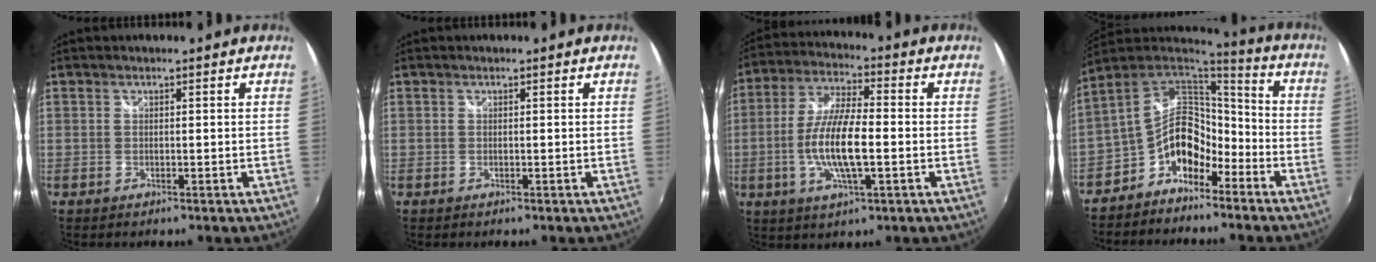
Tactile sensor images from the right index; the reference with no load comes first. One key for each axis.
{"total": 0.0}
{"total": 12.0, "fx": -2.4, "fy": 3.2, "fz": 11.3, "tx": -0.231, "ty": -0.002, "tz": -0.047}
{"total": 11.4, "fx": -6.5, "fy": 7.0, "fz": 6.2, "tx": -0.125, "ty": 0.033, "tz": -0.129}